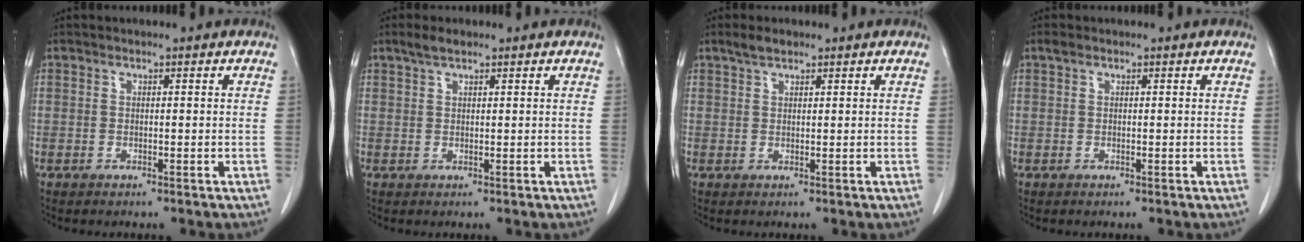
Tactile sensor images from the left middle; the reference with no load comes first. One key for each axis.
{"total": 2.1, "fx": 1.6, "fy": 0.6, "fz": 1.2, "tx": -0.030, "ty": 0.010, "tz": 0.031}
{"total": 2.1, "fx": 1.6, "fy": 0.8, "fz": 1.1, "tx": -0.026, "ty": 0.009, "tz": 0.031}
{"total": 0.7, "fx": 0.4, "fy": 0.3, "fz": 0.4, "tx": -0.011, "ty": 0.016, "tz": 0.009}